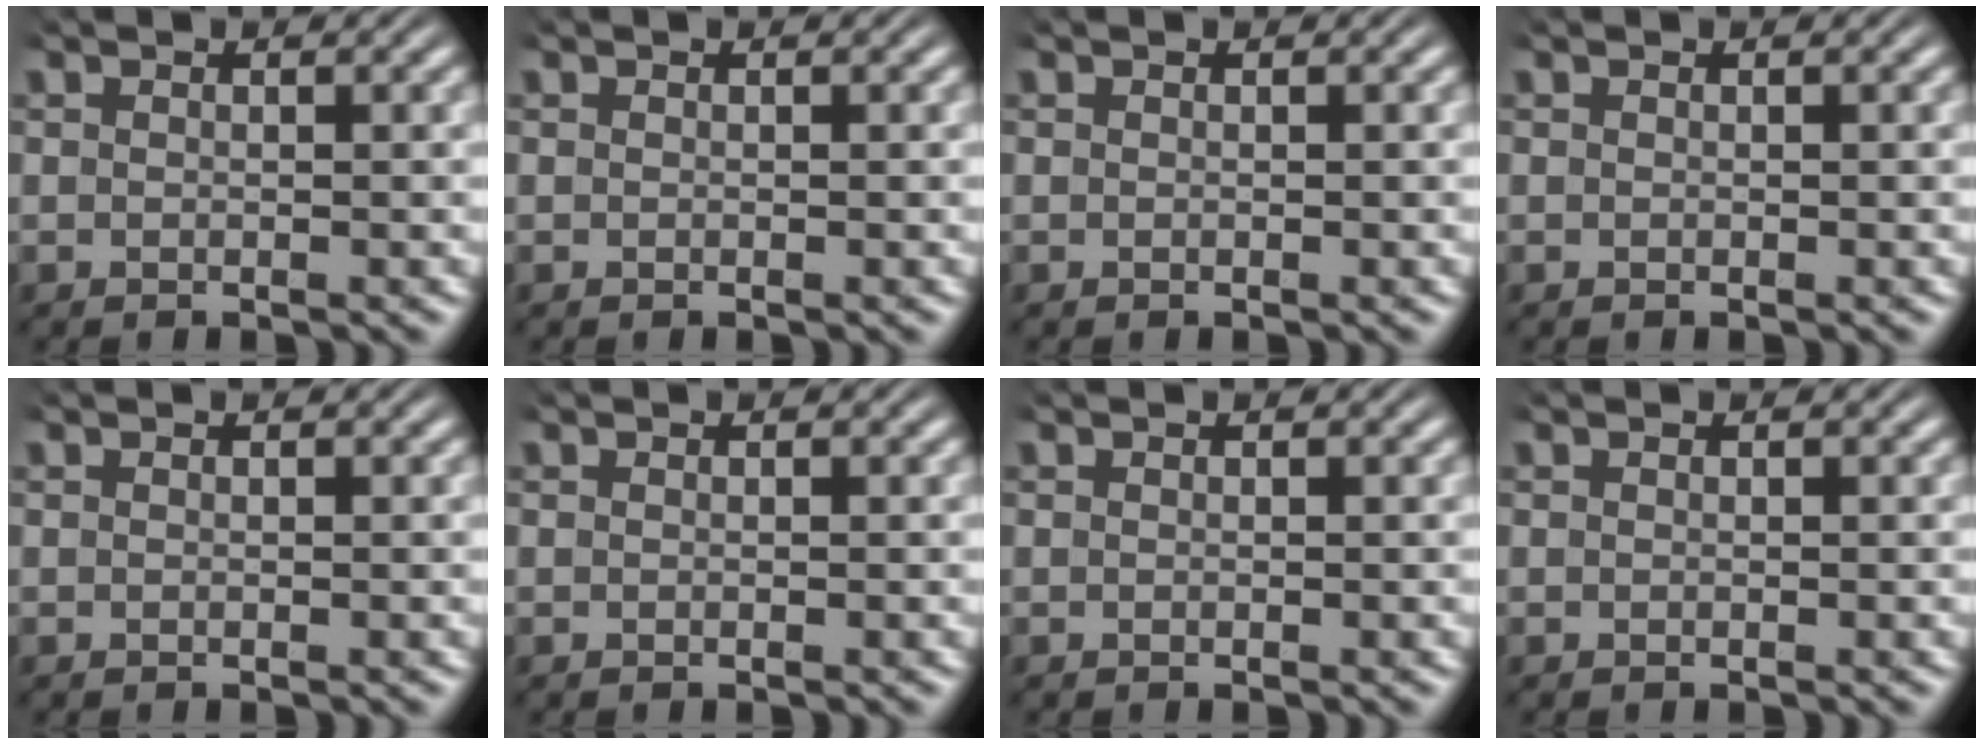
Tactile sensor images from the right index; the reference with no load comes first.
{"total": 0.0}
{"total": 0.0}
{"total": 0.0}
{"total": 0.0}
{"total": 0.0}
{"total": 0.0}
{"total": 0.0}